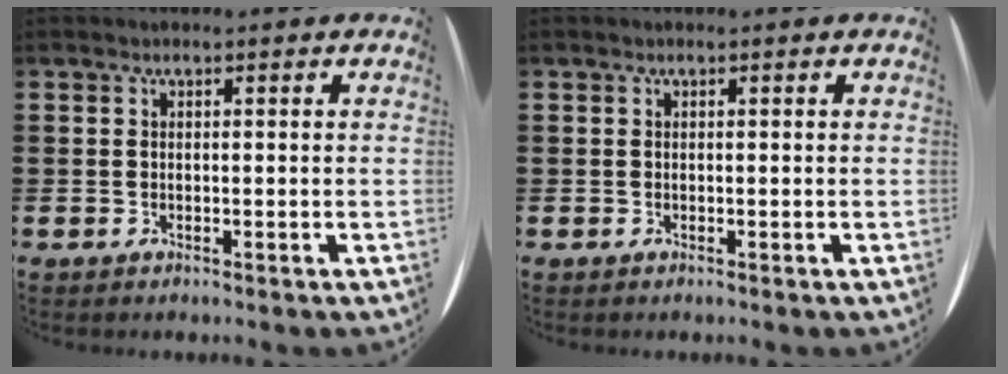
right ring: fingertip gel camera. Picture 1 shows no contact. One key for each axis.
{"total": 0.0}